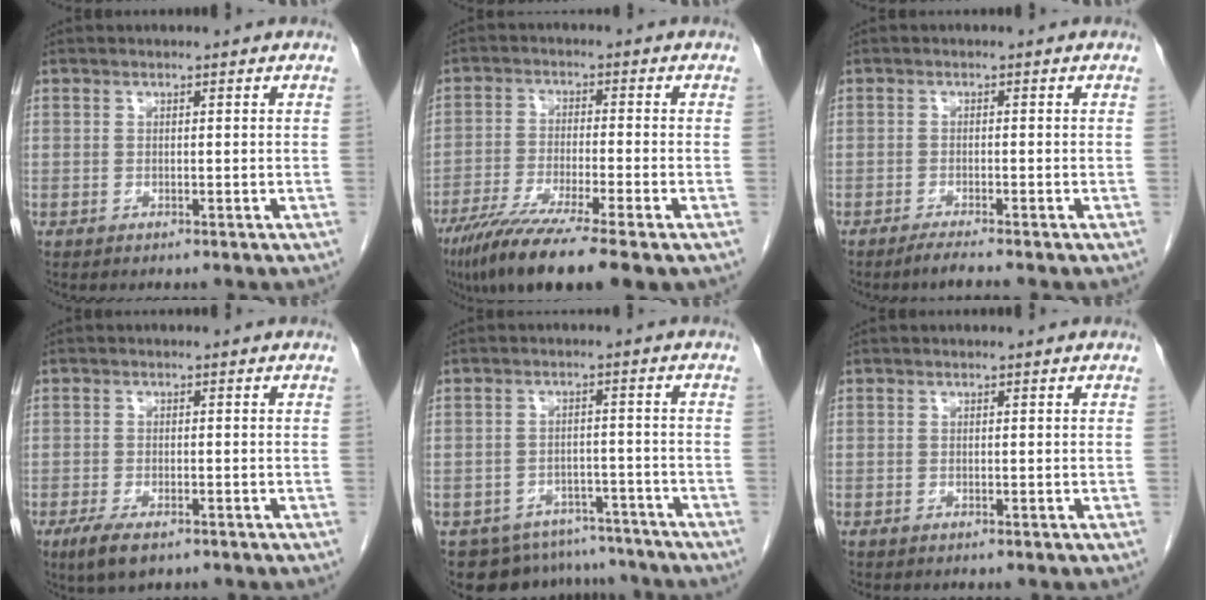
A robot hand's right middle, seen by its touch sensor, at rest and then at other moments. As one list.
[{"total": 12.3, "force": [-8.5, 0.2, 8.8], "torque": [-0.151, -0.034, -0.139]}, {"total": 2.4, "force": [-2.1, -0.5, 1.1], "torque": [-0.026, -0.005, -0.039]}, {"total": 4.7, "force": [-3.0, 1.7, 3.2], "torque": [-0.061, -0.008, -0.047]}, {"total": 10.6, "force": [-9.2, 5.1, 1.0], "torque": [-0.004, 0.018, -0.113]}, {"total": 0.0}]